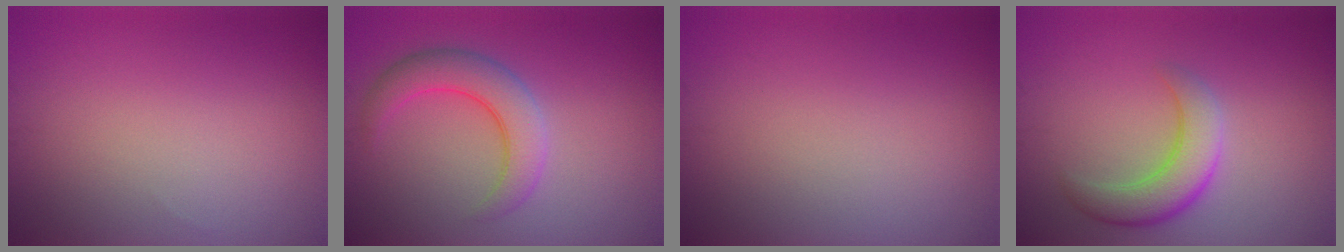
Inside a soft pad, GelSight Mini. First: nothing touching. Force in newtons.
{"total": 4.5, "press": 4.5, "slide": 0.3}
{"total": 0.0}
{"total": 4.4, "press": 4.4, "slide": 0.2}